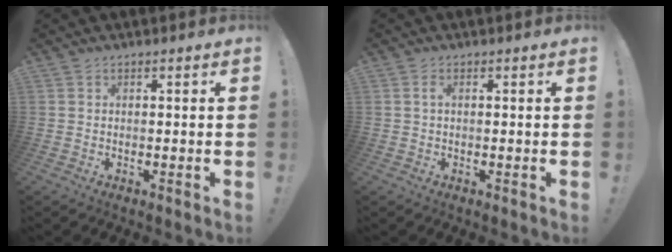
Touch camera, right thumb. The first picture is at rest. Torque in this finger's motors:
{"motor_torque": [0.04, 0.04, 0.00, -0.01, 0.00]}